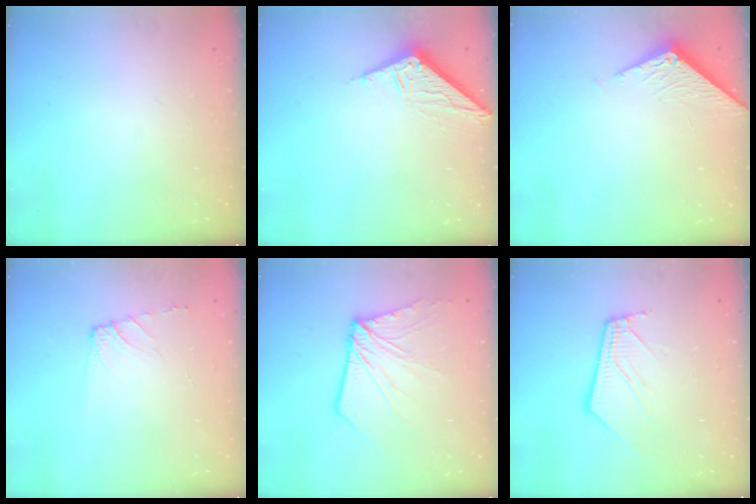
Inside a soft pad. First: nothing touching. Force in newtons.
{"total": 8.3, "press": 8.3, "slide": 0.5}
{"total": 4.0, "press": 4.0, "slide": 0.1}
{"total": 7.0, "press": 6.9, "slide": 1.0}
{"total": 10.6, "press": 10.5, "slide": 1.4}
{"total": 10.2, "press": 10.1, "slide": 1.2}